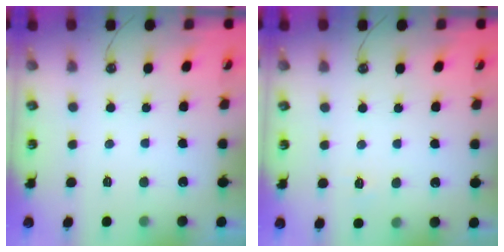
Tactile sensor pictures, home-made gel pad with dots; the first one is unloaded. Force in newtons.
{"total": 3.8, "press": 3.7, "slide": 0.7}